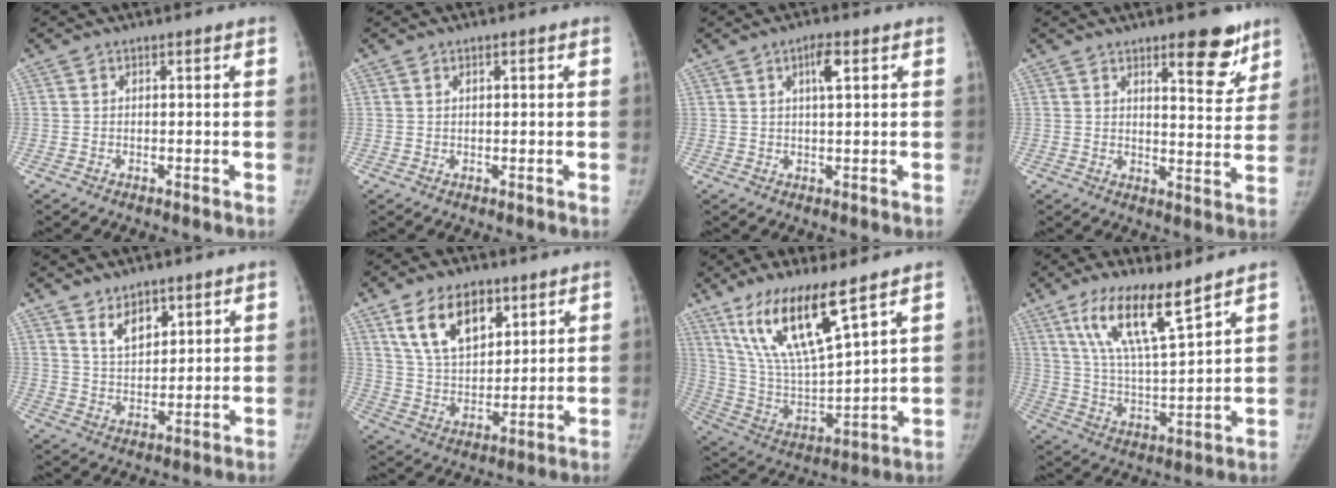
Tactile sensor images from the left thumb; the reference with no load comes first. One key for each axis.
{"total": 0.8, "fx": 0.4, "fy": 0.3, "fz": 0.7, "tx": -0.012, "ty": 0.003, "tz": 0.006}
{"total": 3.7, "fx": 1.5, "fy": 0.9, "fz": 3.3, "tx": -0.056, "ty": 0.000, "tz": 0.027}
{"total": 9.9, "fx": 6.4, "fy": 3.4, "fz": 6.7, "tx": -0.054, "ty": -0.041, "tz": 0.088}
{"total": 6.3, "fx": 4.0, "fy": 3.3, "fz": 3.5, "tx": -0.038, "ty": -0.034, "tz": 0.079}
{"total": 13.4, "fx": 7.2, "fy": 7.6, "fz": 8.3, "tx": -0.117, "ty": -0.034, "tz": 0.141}
{"total": 17.6, "fx": 11.0, "fy": 3.9, "fz": 13.2, "tx": -0.243, "ty": -0.054, "tz": 0.224}
{"total": 13.5, "fx": 8.8, "fy": 2.6, "fz": 9.9, "tx": -0.173, "ty": -0.050, "tz": 0.174}